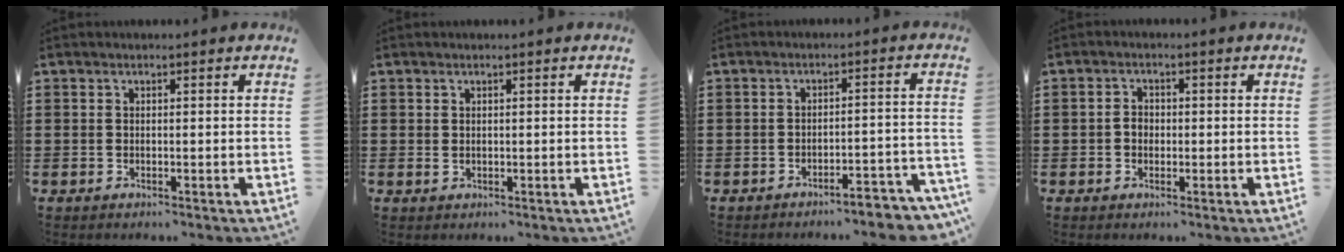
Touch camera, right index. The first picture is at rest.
{"total": 0.6, "force": [0.1, 0.4, 0.4], "torque": [-0.009, 0.003, 0.002]}
{"total": 3.8, "force": [-3.5, 0.1, 1.3], "torque": [-0.025, -0.004, -0.072]}
{"total": 1.9, "force": [-0.4, 1.5, 1.1], "torque": [-0.023, 0.005, -0.009]}